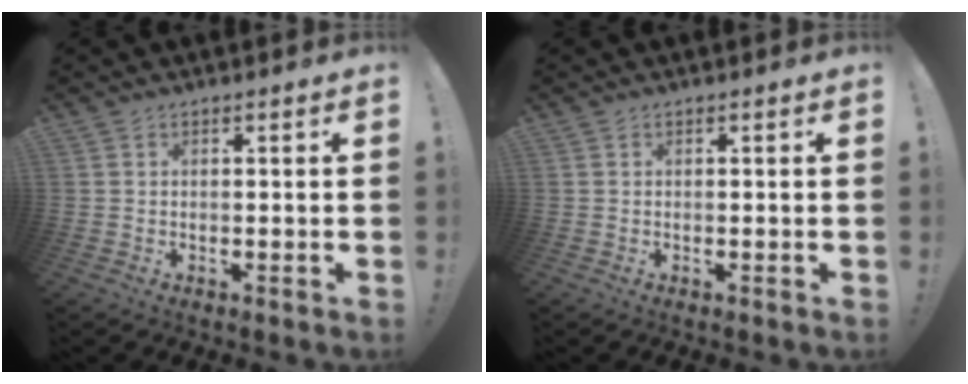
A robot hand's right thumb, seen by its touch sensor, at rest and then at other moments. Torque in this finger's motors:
{"motor_torque": [0.00, 0.00, 0.00, 0.00, 0.00]}